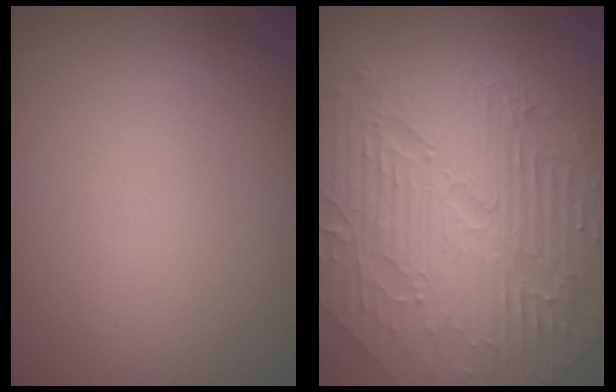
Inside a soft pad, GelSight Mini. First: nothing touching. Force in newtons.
{"total": 9.5, "press": 6.3, "slide": 7.1}